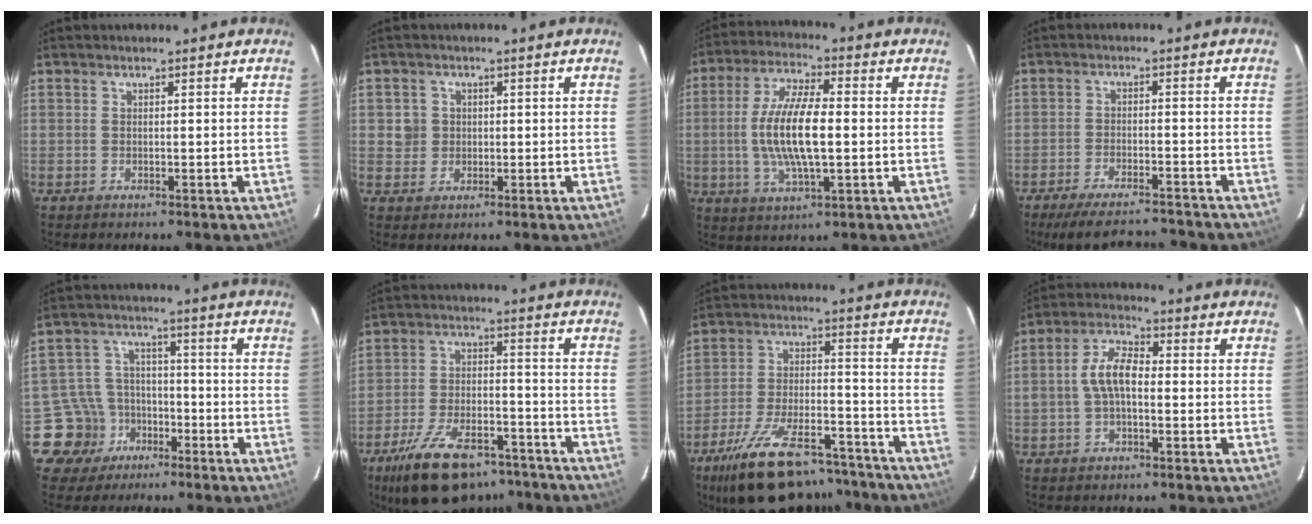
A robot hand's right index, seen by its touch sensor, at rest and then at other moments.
{"total": 3.4, "force": [0.3, 3.3, 0.2], "torque": [0.005, 0.017, 0.008]}
{"total": 12.8, "force": [-0.8, 3.9, 12.2], "torque": [-0.246, 0.001, -0.014]}
{"total": 13.6, "force": [-12.1, 3.3, 5.2], "torque": [-0.116, -0.009, -0.177]}
{"total": 9.2, "force": [-5.0, 7.6, 0.3], "torque": [-0.035, 0.031, -0.075]}
{"total": 18.4, "force": [-13.4, 8.2, 9.6], "torque": [-0.195, -0.010, -0.204]}
{"total": 22.1, "force": [-17.4, 8.4, 10.8], "torque": [-0.207, -0.008, -0.256]}
{"total": 6.8, "force": [-0.7, 3.6, 5.8], "torque": [-0.117, 0.018, -0.013]}